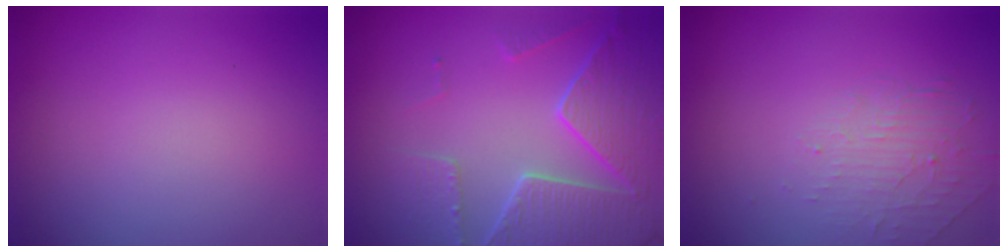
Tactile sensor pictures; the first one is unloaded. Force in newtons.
{"total": 6.7, "press": 5.4, "slide": 4.0}
{"total": 1.9, "press": 0.6, "slide": 1.8}